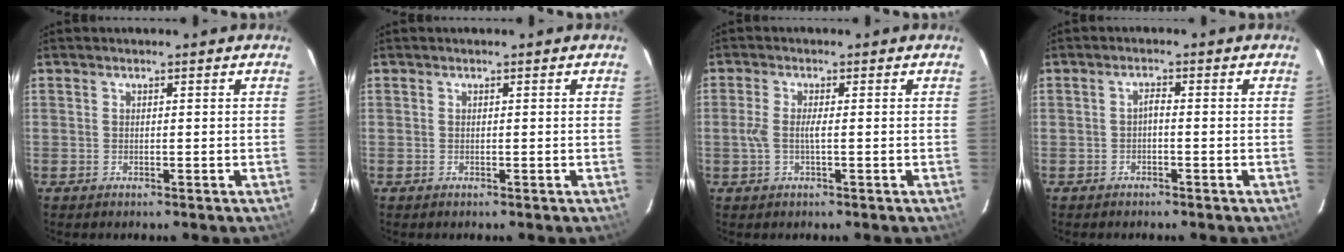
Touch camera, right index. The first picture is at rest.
{"total": 0.0}
{"total": 2.9, "force": [-0.3, 0.4, 2.9], "torque": [-0.060, 0.001, -0.008]}
{"total": 1.2, "force": [-0.6, 0.3, 0.9], "torque": [-0.018, 0.007, -0.012]}